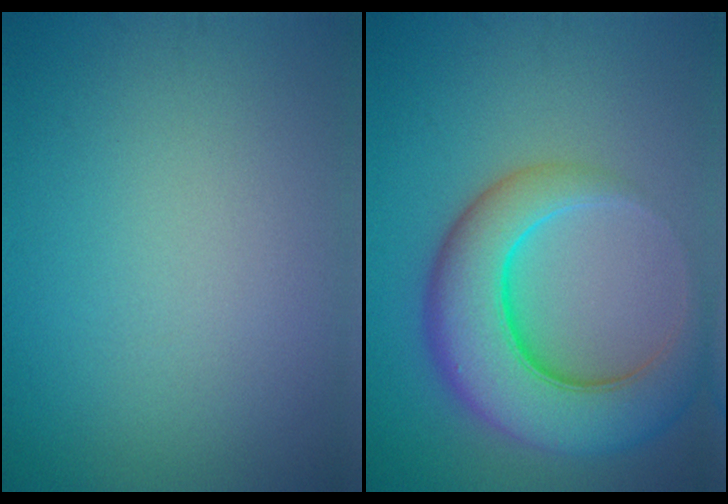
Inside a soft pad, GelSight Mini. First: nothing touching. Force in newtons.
{"total": 8.8, "press": 8.8, "slide": 0.4}